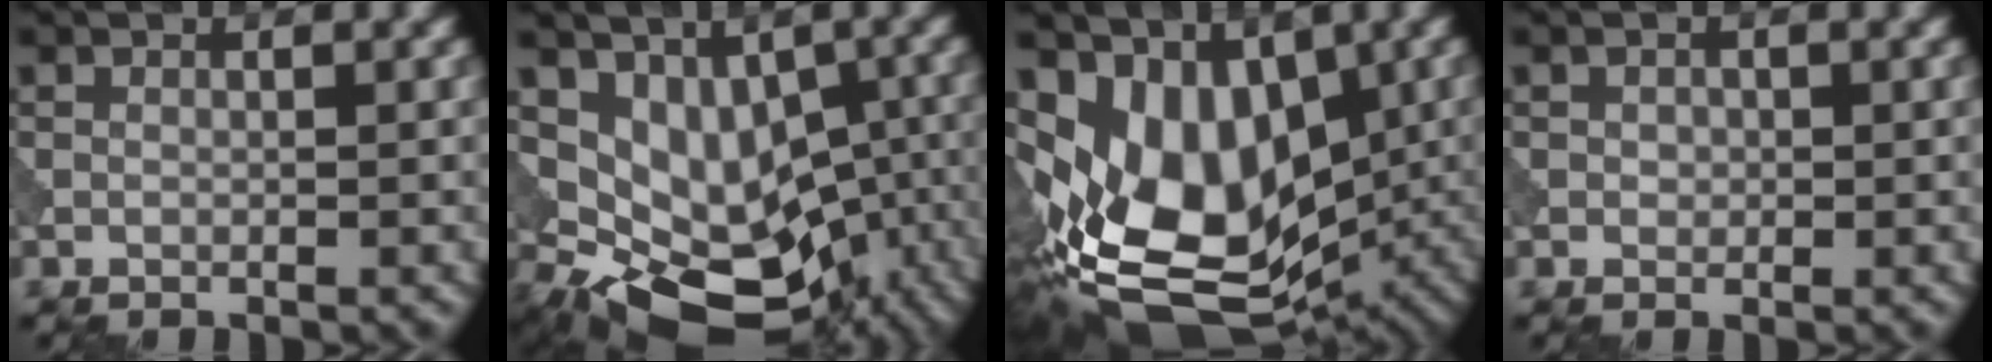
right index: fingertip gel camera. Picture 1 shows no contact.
{"total": 12.6, "force": [-4.3, 8.8, 7.9], "torque": [-0.100, -0.007, -0.022]}
{"total": 14.5, "force": [-1.4, 9.2, 11.1], "torque": [-0.170, -0.014, -0.007]}
{"total": 0.8, "force": [0.1, 0.7, 0.4], "torque": [-0.008, -0.002, 0.002]}